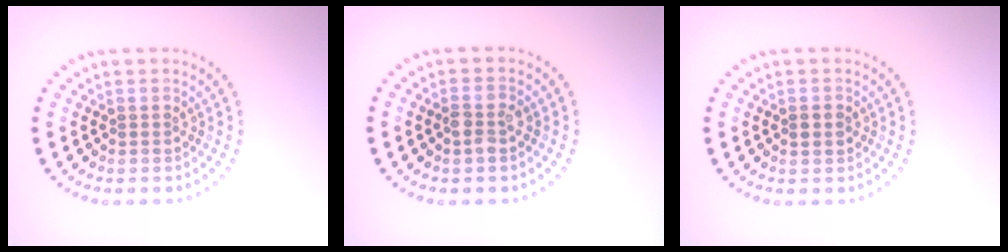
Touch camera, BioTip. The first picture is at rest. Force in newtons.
{"total": 1.8, "press": 1.8, "slide": 0.3}
{"total": 1.2, "press": 1.2, "slide": 0.2}